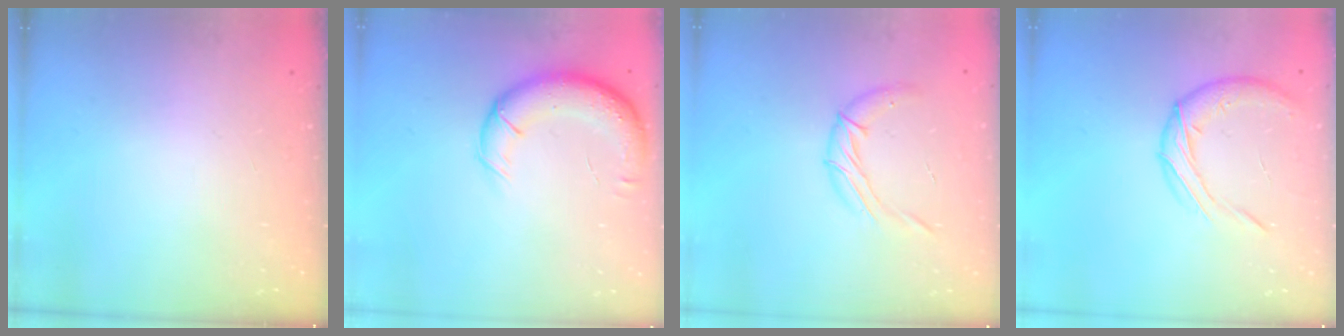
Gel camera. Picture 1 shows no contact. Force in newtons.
{"total": 14.1, "press": 13.5, "slide": 3.8}
{"total": 9.5, "press": 9.5, "slide": 0.7}
{"total": 10.8, "press": 10.8, "slide": 0.4}